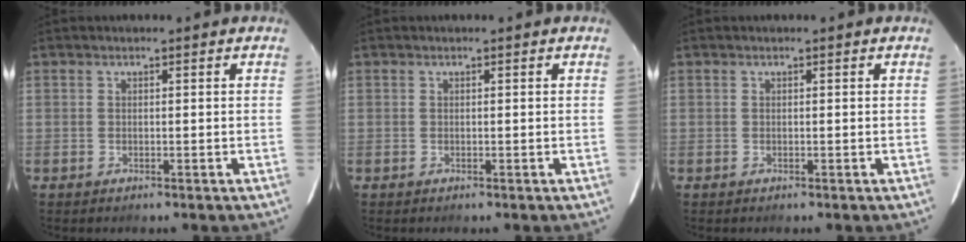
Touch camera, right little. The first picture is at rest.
{"total": 0.0}
{"total": 0.0}